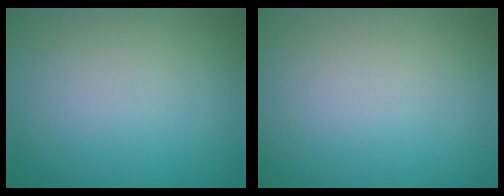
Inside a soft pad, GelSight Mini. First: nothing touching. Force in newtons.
{"total": 0.0}